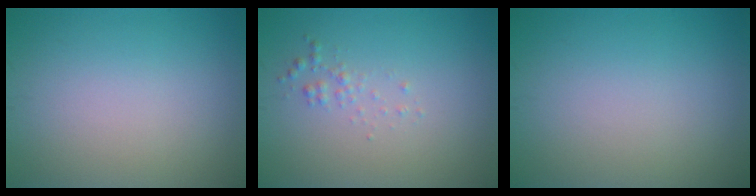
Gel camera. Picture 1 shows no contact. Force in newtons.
{"total": 0.9, "press": 0.9, "slide": 0.0}
{"total": 0.0}